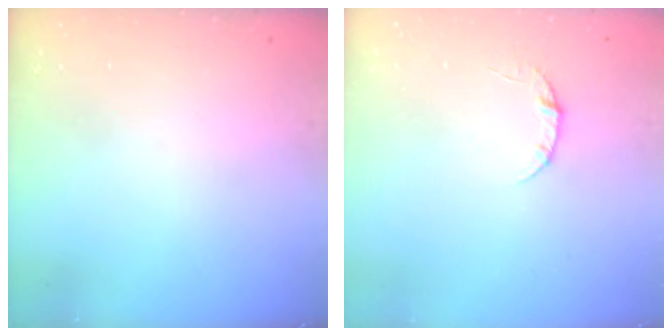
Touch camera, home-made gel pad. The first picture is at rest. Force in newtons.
{"total": 3.4, "press": 3.4, "slide": 0.4}